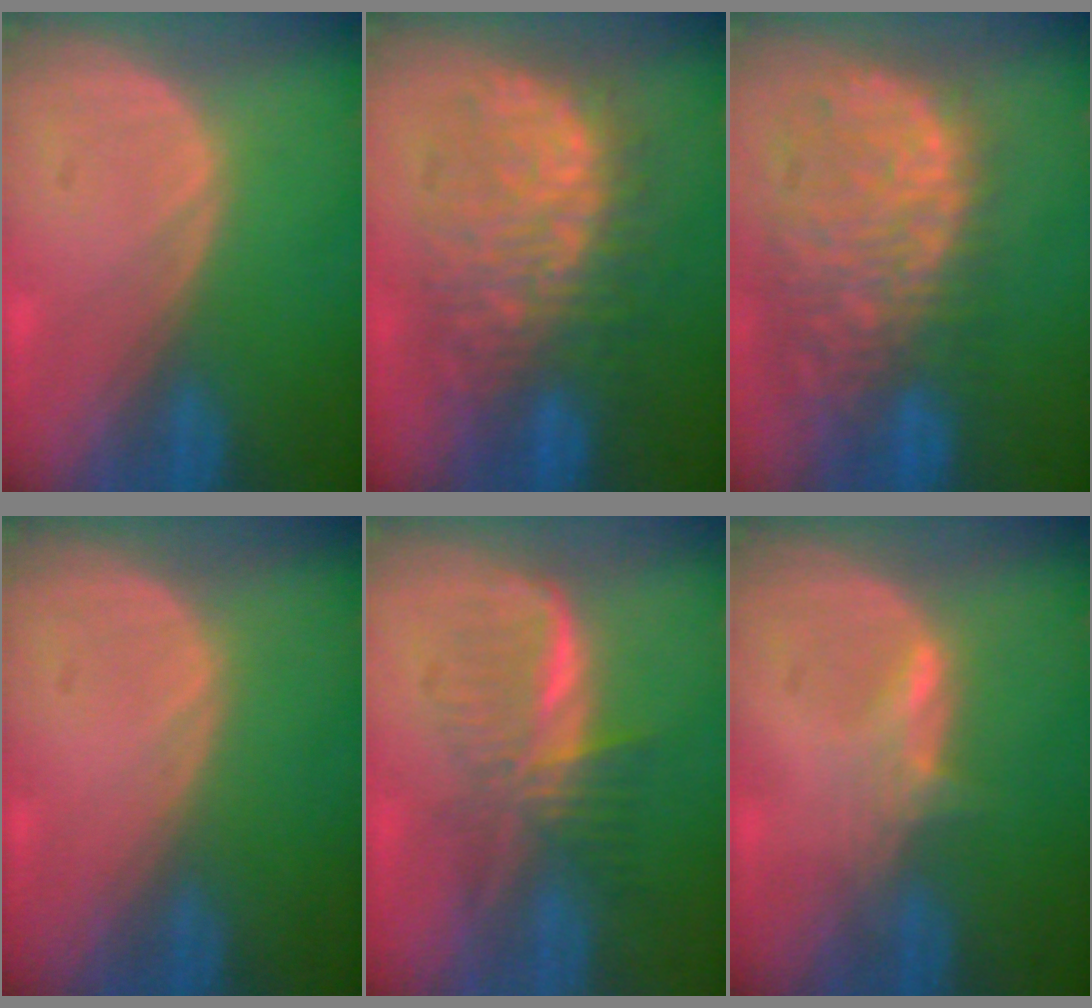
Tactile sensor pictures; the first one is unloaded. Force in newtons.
{"total": 11.6, "press": 11.5, "slide": 1.4}
{"total": 13.5, "press": 11.1, "slide": 7.6}
{"total": 0.0}
{"total": 5.9, "press": 5.9, "slide": 0.8}
{"total": 2.6, "press": 2.5, "slide": 0.3}